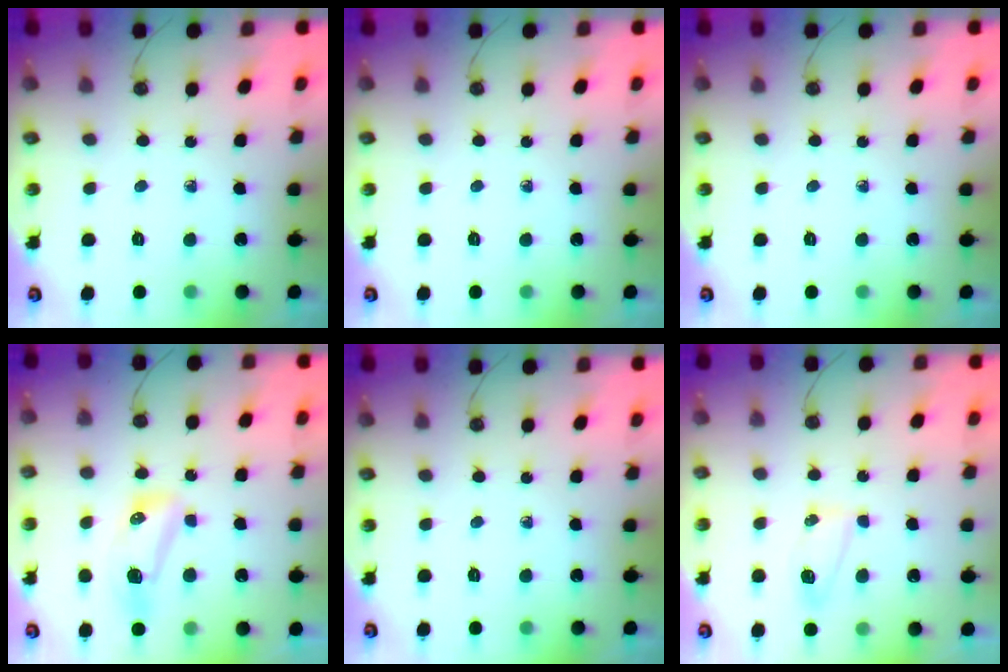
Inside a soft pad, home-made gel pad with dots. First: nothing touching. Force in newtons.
{"total": 0.0}
{"total": 0.0}
{"total": 9.4, "press": 8.9, "slide": 3.1}
{"total": 0.0}
{"total": 12.3, "press": 7.2, "slide": 10.0}